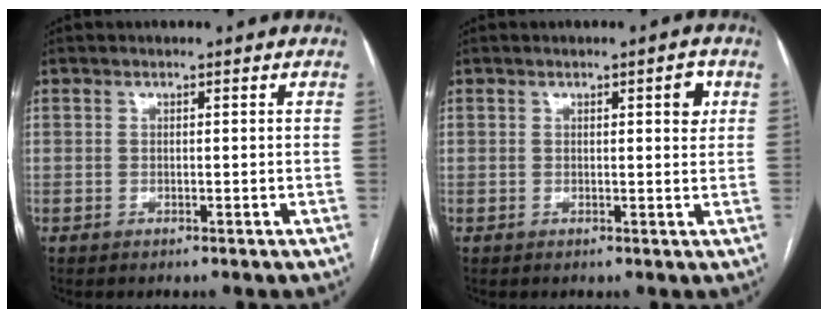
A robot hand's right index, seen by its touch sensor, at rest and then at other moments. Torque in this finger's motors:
{"motor_torque": [0.03, 0.00, 0.02, 0.03]}